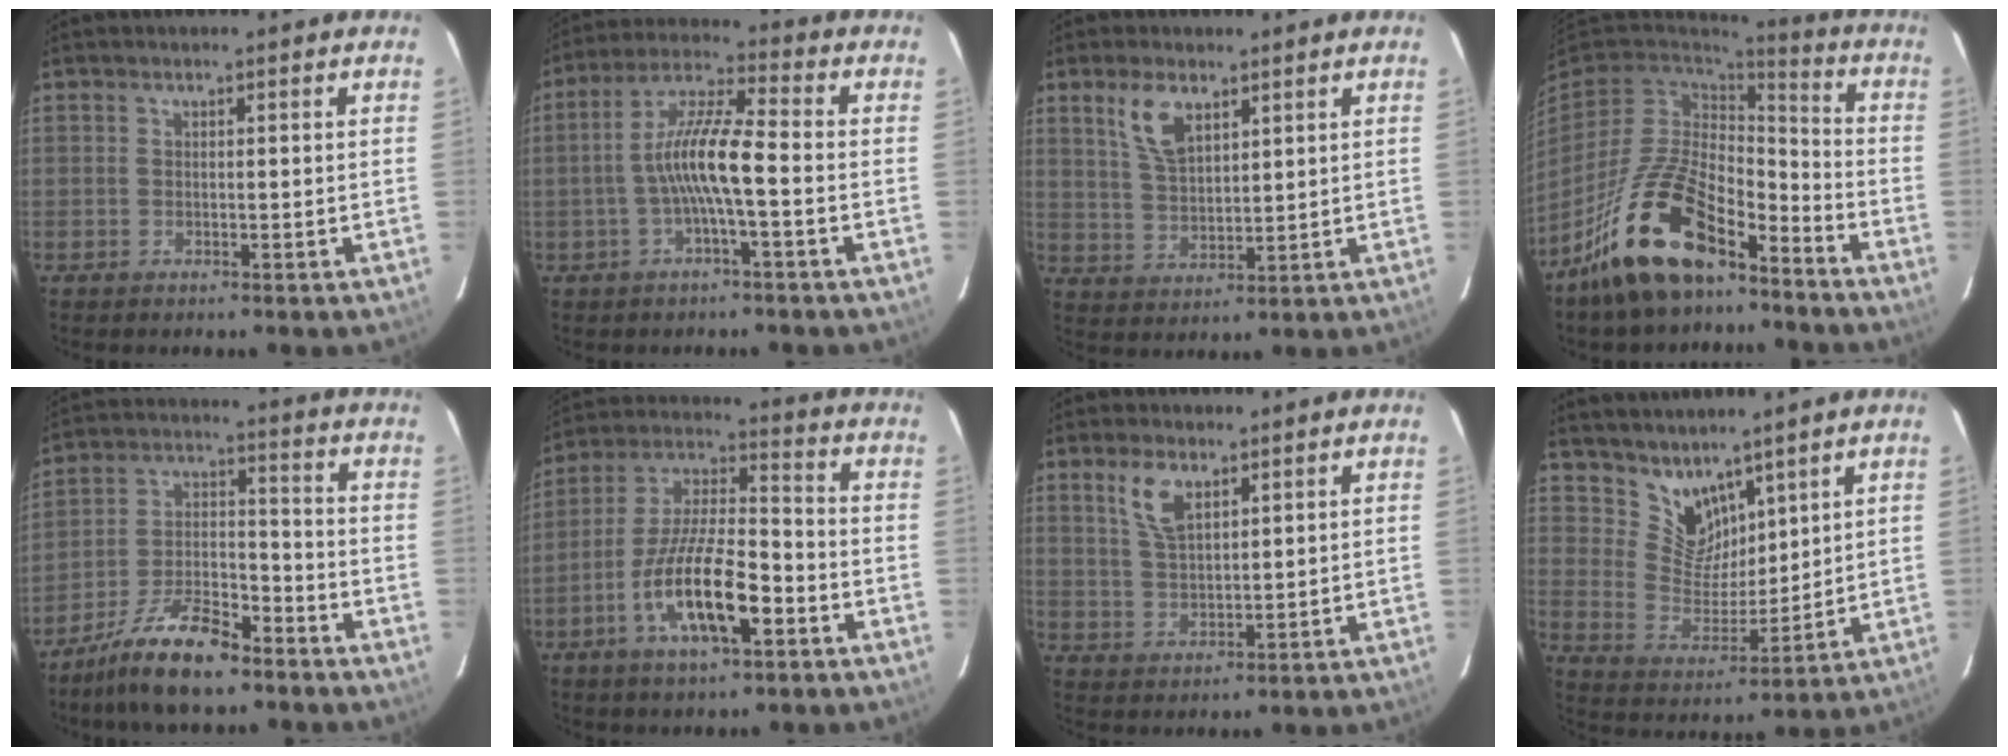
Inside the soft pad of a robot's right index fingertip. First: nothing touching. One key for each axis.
{"total": 9.3, "fx": -2.1, "fy": 1.0, "fz": 9.0, "tx": -0.186, "ty": 0.015, "tz": -0.040}
{"total": 7.3, "fx": 4.2, "fy": 3.4, "fz": 4.9, "tx": -0.094, "ty": 0.006, "tz": 0.087}
{"total": 18.0, "fx": -12.2, "fy": 7.3, "fz": 11.0, "tx": -0.225, "ty": 0.002, "tz": -0.218}
{"total": 13.6, "fx": -10.3, "fy": 4.3, "fz": 7.8, "tx": -0.163, "ty": 0.005, "tz": -0.188}
{"total": 15.3, "fx": -6.5, "fy": 4.7, "fz": 13.1, "tx": -0.261, "ty": -0.005, "tz": -0.119}
{"total": 6.3, "fx": 3.6, "fy": 2.9, "fz": 4.3, "tx": -0.084, "ty": 0.005, "tz": 0.076}
{"total": 8.8, "fx": 7.0, "fy": 4.6, "fz": 2.4, "tx": -0.037, "ty": -0.001, "tz": 0.146}